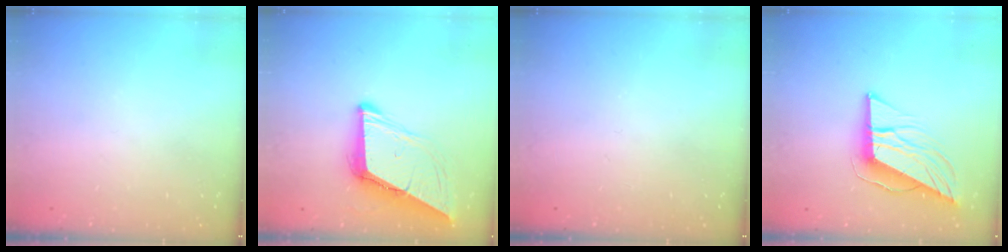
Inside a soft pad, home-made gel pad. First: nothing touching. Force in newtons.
{"total": 9.4, "press": 9.3, "slide": 1.1}
{"total": 0.0}
{"total": 12.4, "press": 12.3, "slide": 1.5}